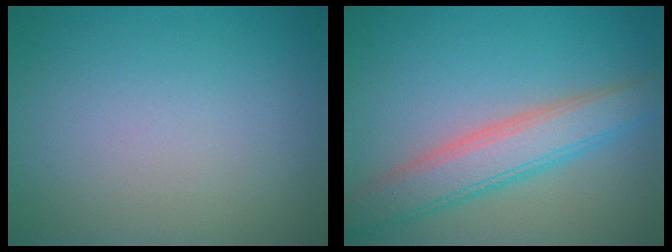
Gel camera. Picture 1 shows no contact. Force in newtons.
{"total": 5.1, "press": 5.1, "slide": 0.1}